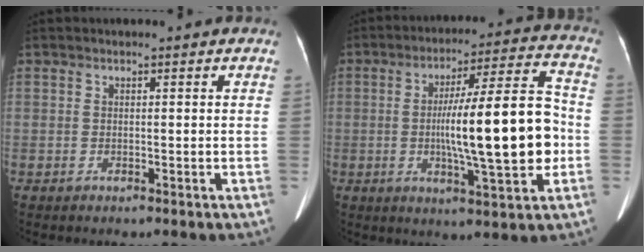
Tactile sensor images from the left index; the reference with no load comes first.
{"total": 16.7, "force": [-2.0, 1.5, 16.5], "torque": [-0.260, 0.015, -0.030]}